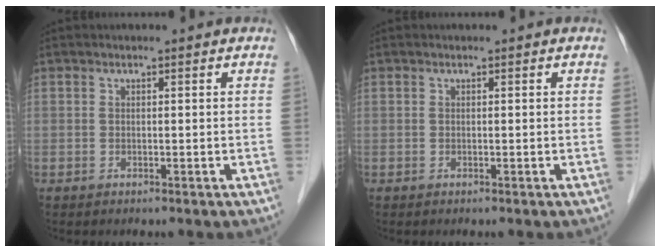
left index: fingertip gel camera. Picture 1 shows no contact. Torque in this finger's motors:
{"motor_torque": [0.02, 0.01, -0.02, 0.00]}